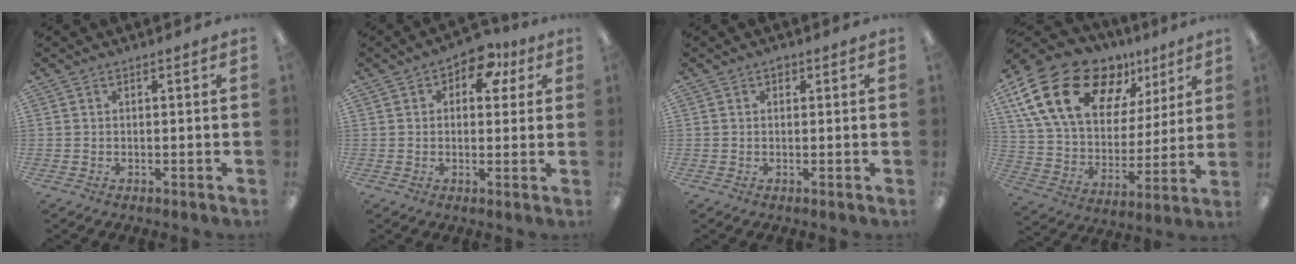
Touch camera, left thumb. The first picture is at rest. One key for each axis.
{"total": 8.1, "fx": 3.6, "fy": 5.1, "fz": 5.1, "tx": -0.050, "ty": -0.010, "tz": 0.058}
{"total": 1.1, "fx": 0.6, "fy": 0.7, "fz": 0.6, "tx": -0.004, "ty": -0.001, "tz": 0.009}
{"total": 22.6, "fx": 12.4, "fy": 13.4, "fz": 13.2, "tx": -0.247, "ty": -0.055, "tz": 0.228}